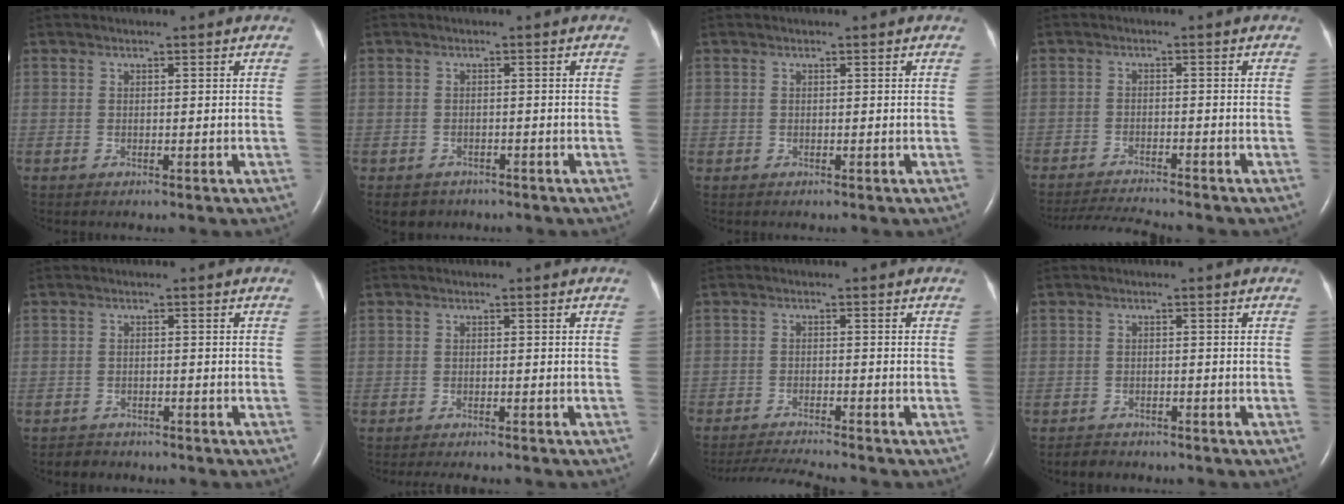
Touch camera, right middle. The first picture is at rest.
{"total": 3.1, "force": [-2.3, 2.1, 0.2], "torque": [-0.010, 0.003, -0.034]}
{"total": 0.0}
{"total": 7.2, "force": [-6.9, -0.5, 2.1], "torque": [-0.034, -0.018, -0.115]}
{"total": 2.2, "force": [-1.9, 1.1, -0.3], "torque": [-0.006, 0.000, -0.030]}
{"total": 5.2, "force": [-4.5, 1.0, 2.3], "torque": [-0.029, -0.008, -0.062]}
{"total": 6.8, "force": [-6.5, -1.0, 1.9], "torque": [-0.030, -0.018, -0.111]}
{"total": 2.2, "force": [-2.0, 1.0, 0.0], "torque": [-0.011, -0.002, -0.032]}